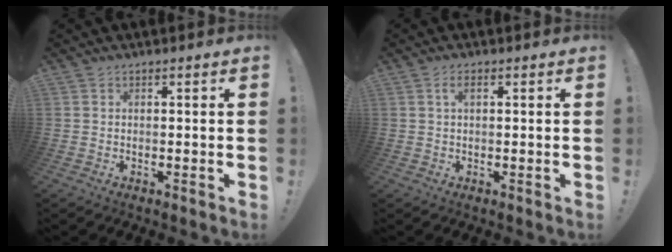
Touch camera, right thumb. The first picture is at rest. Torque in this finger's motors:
{"motor_torque": [0.47, 0.49, -0.13, -0.01, 0.09]}